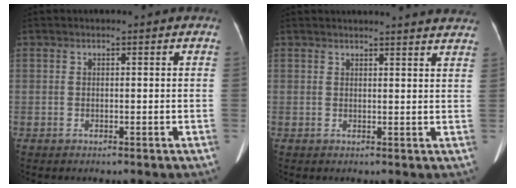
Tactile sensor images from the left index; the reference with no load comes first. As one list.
[{"total": 13.5, "force": [13.1, 0.9, 3.5], "torque": [-0.032, -0.007, 0.137]}]